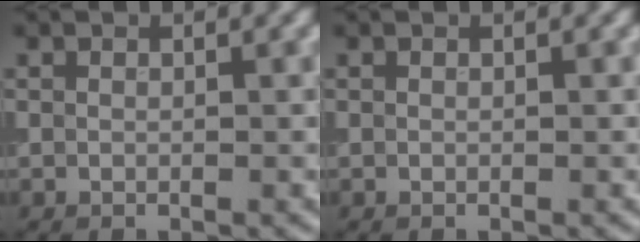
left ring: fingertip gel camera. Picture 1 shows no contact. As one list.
[{"total": 0.0}]